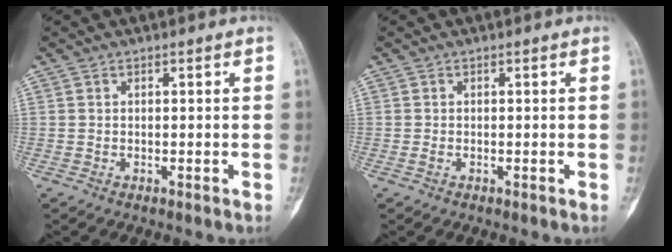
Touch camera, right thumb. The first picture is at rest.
{"total": 0.5, "force": [-0.2, 0.3, 0.4], "torque": [-0.012, -0.002, -0.004]}